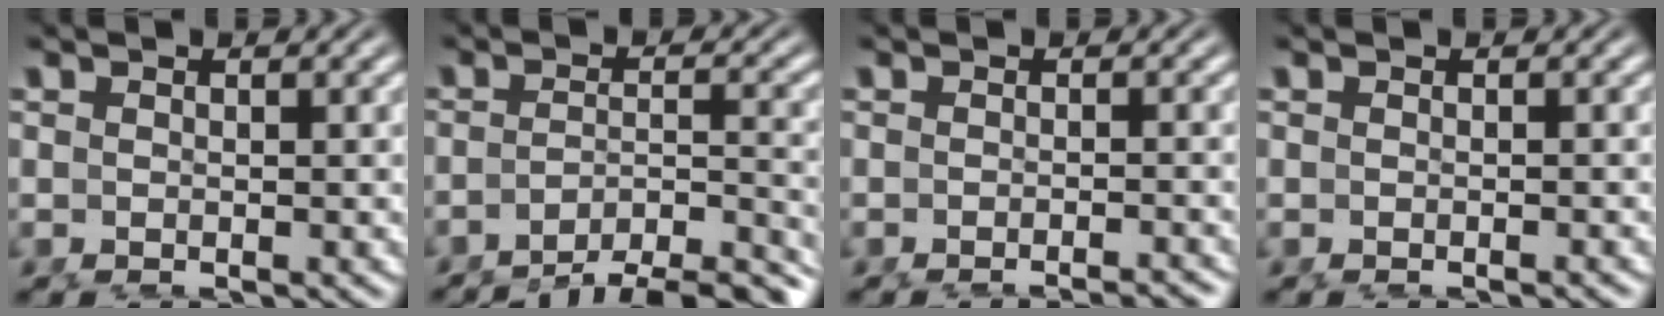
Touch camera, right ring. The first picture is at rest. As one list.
[{"total": 9.5, "force": [-7.8, 3.2, 4.5], "torque": [-0.053, -0.031, -0.111]}, {"total": 3.0, "force": [-2.9, -0.1, 0.9], "torque": [-0.007, -0.003, -0.043]}, {"total": 0.6, "force": [-0.6, -0.2, 0.2], "torque": [-0.002, 0.002, -0.009]}]